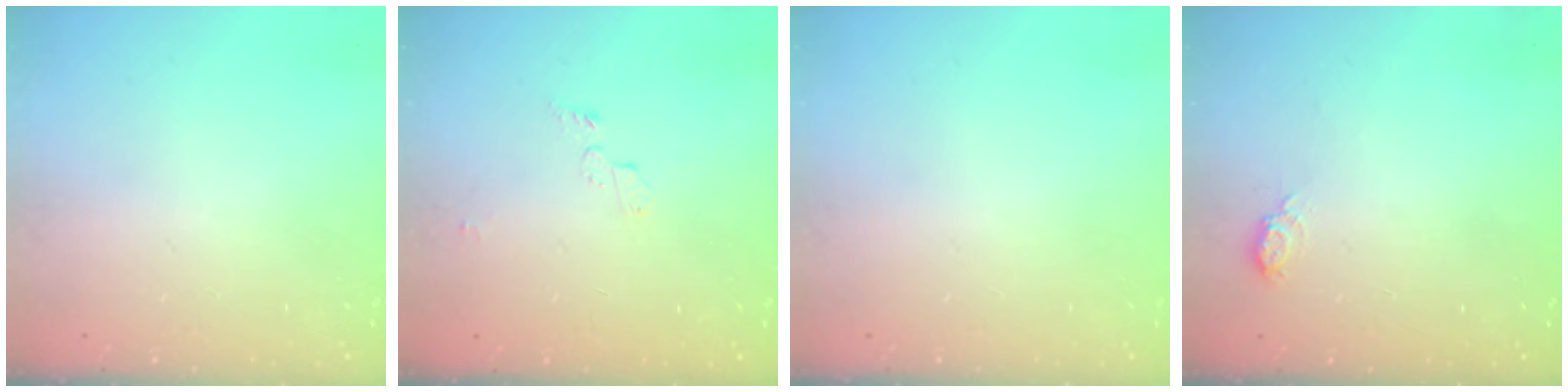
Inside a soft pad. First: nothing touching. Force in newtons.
{"total": 3.5, "press": 3.4, "slide": 0.4}
{"total": 0.0}
{"total": 4.8, "press": 4.8, "slide": 0.5}